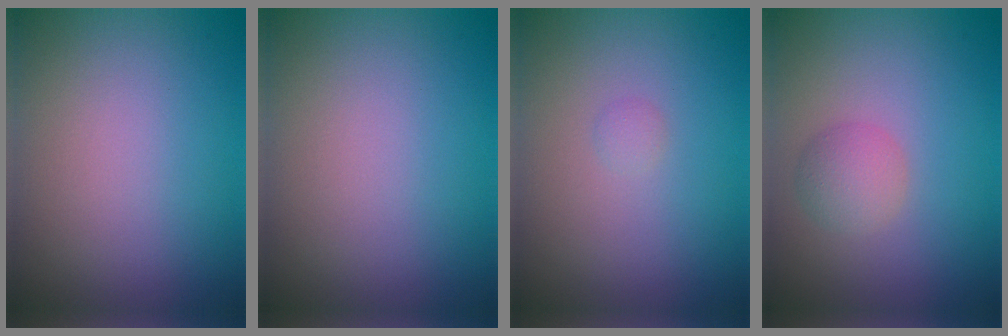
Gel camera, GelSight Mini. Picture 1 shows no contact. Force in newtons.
{"total": 0.0}
{"total": 0.5, "press": 0.5, "slide": 0.0}
{"total": 2.2, "press": 2.2, "slide": 0.0}